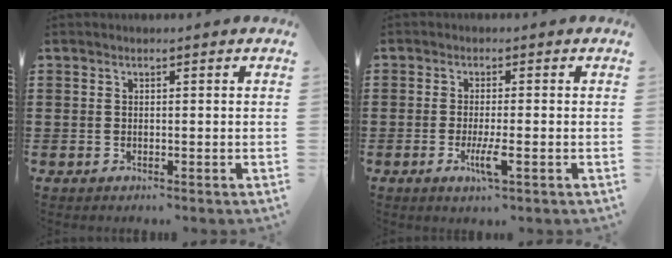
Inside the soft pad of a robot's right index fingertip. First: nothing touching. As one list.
[{"total": 4.2, "force": [-1.6, 0.5, 3.8], "torque": [-0.075, -0.013, -0.030]}]